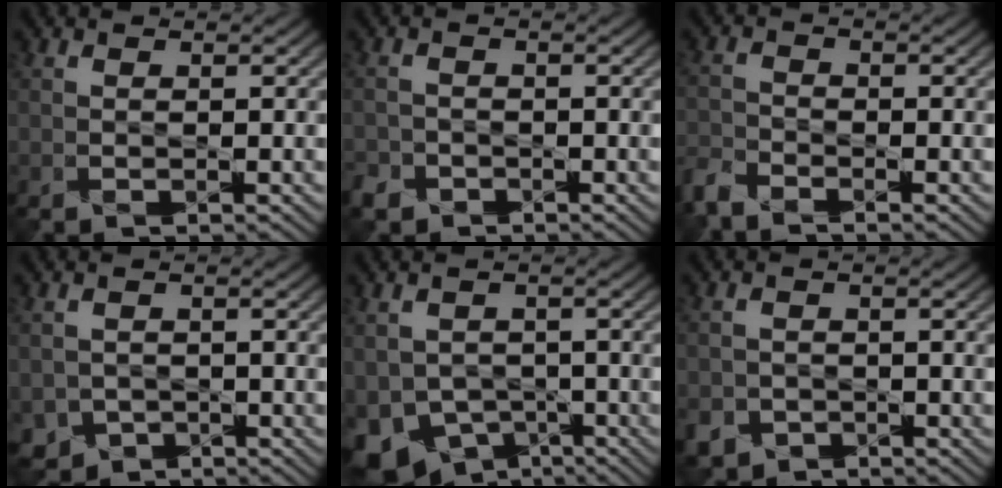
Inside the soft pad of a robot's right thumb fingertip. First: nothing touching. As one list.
[{"total": 2.4, "force": [-1.8, 1.6, 0.5], "torque": [-0.013, -0.006, -0.044]}, {"total": 3.8, "force": [-3.4, 0.9, 1.4], "torque": [-0.035, -0.011, -0.082]}, {"total": 3.1, "force": [-1.5, 2.6, 0.7], "torque": [-0.025, -0.015, -0.030]}, {"total": 8.2, "force": [-4.0, 6.0, 3.8], "torque": [-0.087, -0.031, -0.072]}, {"total": 3.4, "force": [-2.0, 2.7, 0.7], "torque": [-0.017, -0.006, -0.038]}]